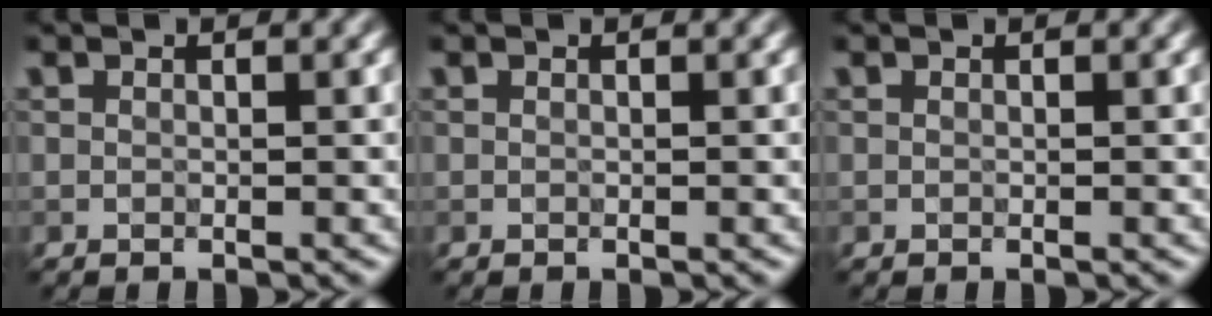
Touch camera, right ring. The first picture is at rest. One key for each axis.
{"total": 0.0}
{"total": 0.0}